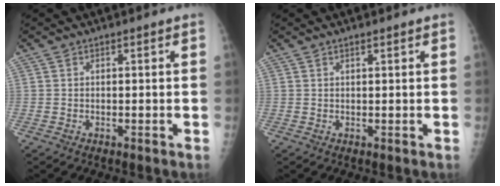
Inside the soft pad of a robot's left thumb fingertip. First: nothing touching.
{"total": 1.1, "force": [0.8, 0.2, 0.7], "torque": [-0.010, -0.003, 0.014]}